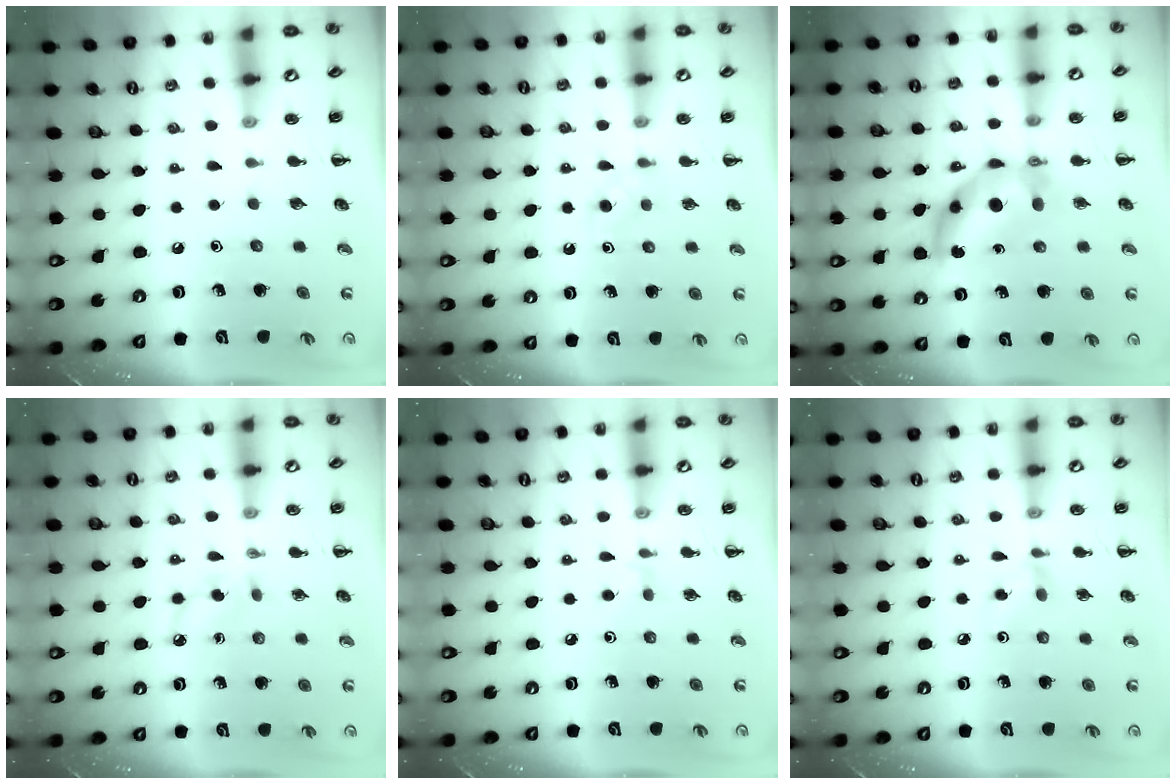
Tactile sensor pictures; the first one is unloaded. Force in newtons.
{"total": 3.0, "press": 2.7, "slide": 1.2}
{"total": 8.6, "press": 8.4, "slide": 1.7}
{"total": 5.1, "press": 4.9, "slide": 1.3}
{"total": 2.8, "press": 2.6, "slide": 1.1}
{"total": 3.4, "press": 3.3, "slide": 0.8}